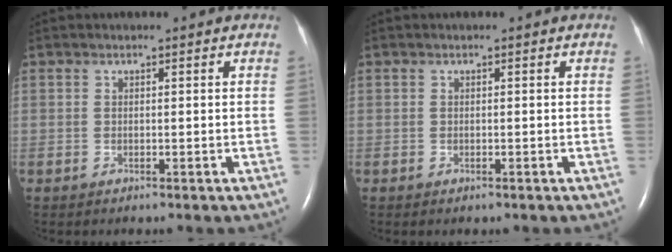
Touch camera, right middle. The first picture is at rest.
{"total": 0.0}